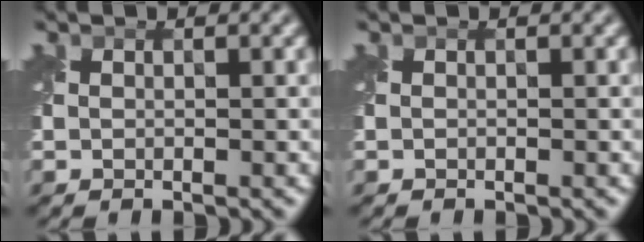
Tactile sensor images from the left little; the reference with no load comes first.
{"total": 0.0}